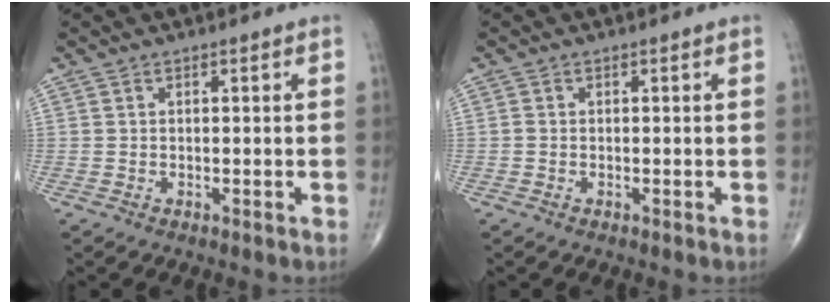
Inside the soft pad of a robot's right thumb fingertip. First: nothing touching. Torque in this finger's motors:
{"motor_torque": [-0.08, -0.06, -0.20, 0.09, 0.02]}